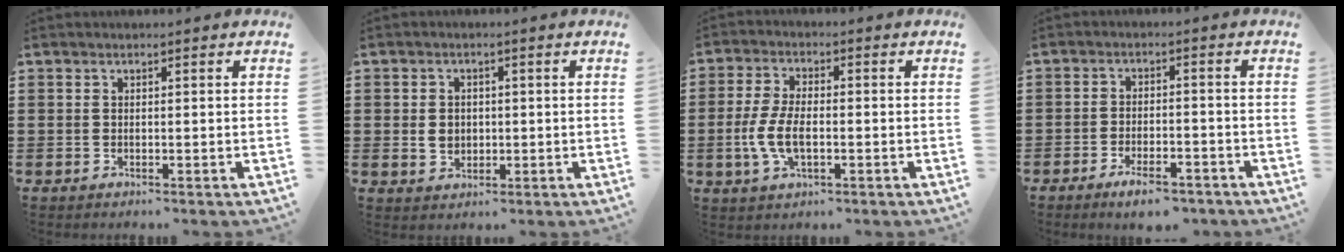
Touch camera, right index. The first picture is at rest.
{"total": 2.8, "force": [0.0, 2.4, 1.5], "torque": [-0.034, 0.007, -0.002]}
{"total": 6.4, "force": [-1.3, 3.0, 5.5], "torque": [-0.123, -0.002, -0.029]}
{"total": 4.4, "force": [-3.7, 0.7, 2.3], "torque": [-0.044, -0.002, -0.069]}